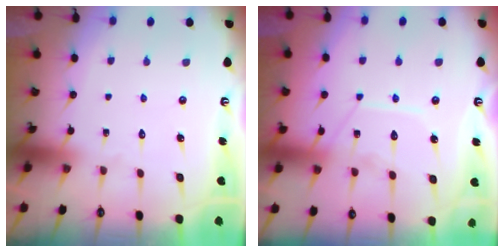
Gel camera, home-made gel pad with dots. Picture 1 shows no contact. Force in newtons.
{"total": 11.1, "press": 11.1, "slide": 1.1}